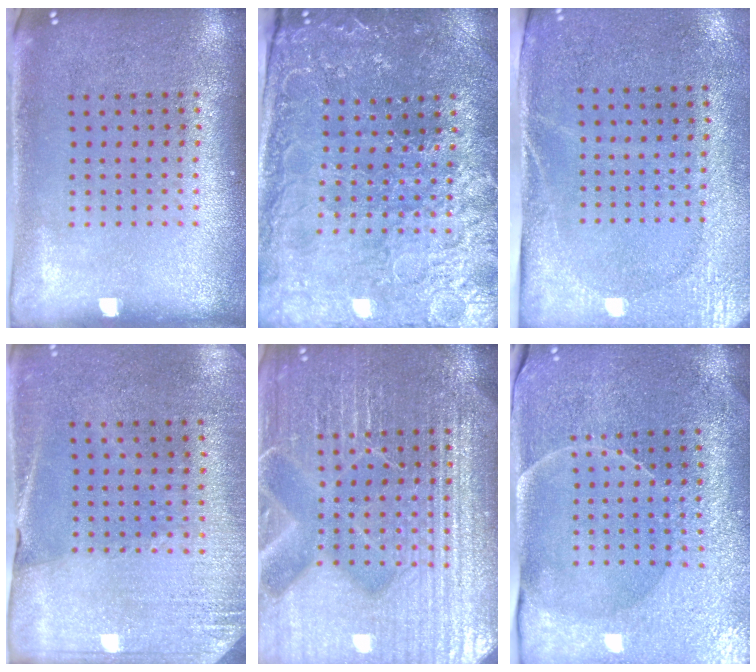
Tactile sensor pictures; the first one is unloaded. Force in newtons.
{"total": 3.2, "press": 3.2, "slide": 0.4}
{"total": 2.7, "press": 2.3, "slide": 1.4}
{"total": 2.7, "press": 2.6, "slide": 0.9}
{"total": 7.1, "press": 7.1, "slide": 0.9}
{"total": 3.7, "press": 3.6, "slide": 1.0}